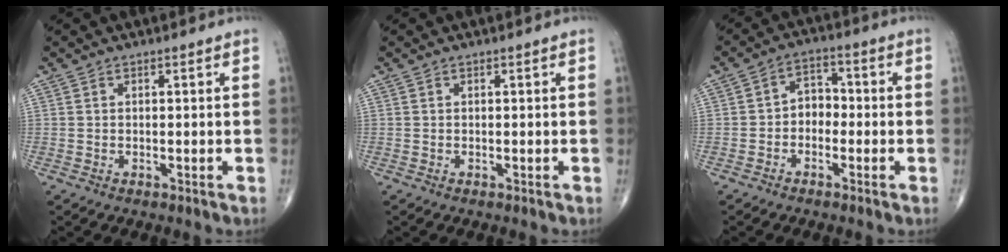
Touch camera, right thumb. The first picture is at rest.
{"total": 0.0}
{"total": 5.0, "force": [-1.2, 3.8, 3.0], "torque": [-0.024, 0.024, -0.035]}